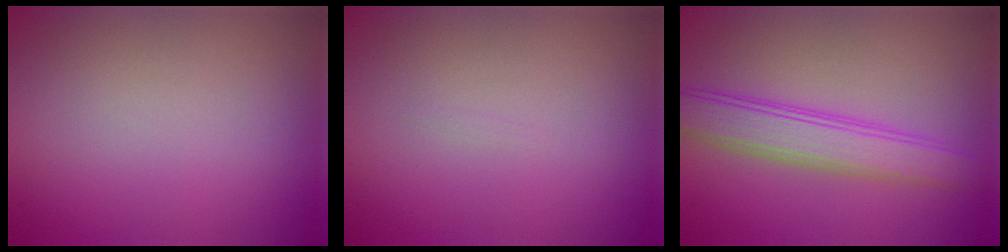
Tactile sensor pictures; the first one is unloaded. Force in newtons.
{"total": 0.0}
{"total": 4.5, "press": 4.5, "slide": 0.2}